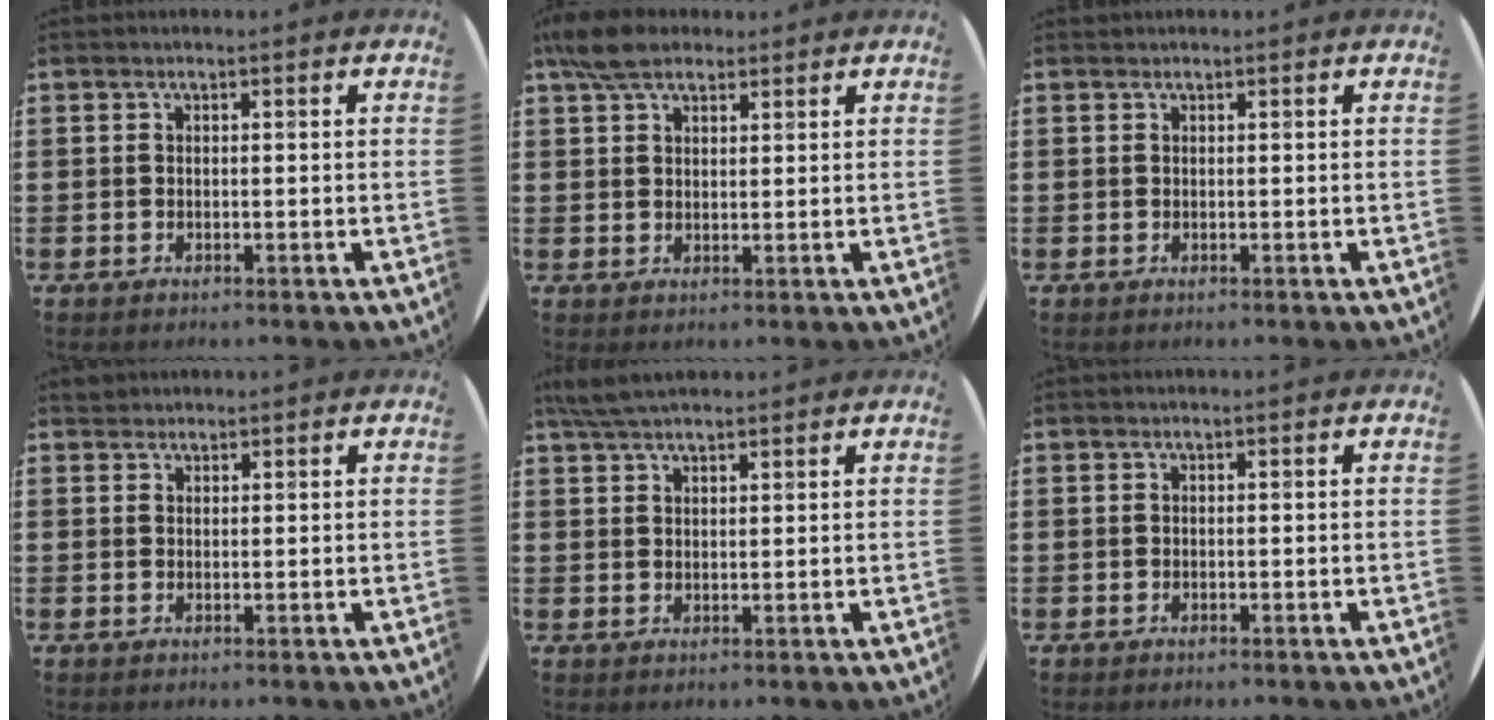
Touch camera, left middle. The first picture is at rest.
{"total": 5.4, "force": [4.3, 2.3, 2.4], "torque": [-0.049, 0.001, 0.080]}
{"total": 0.0}
{"total": 1.0, "force": [1.0, 0.3, -0.1], "torque": [0.000, 0.002, 0.020]}
{"total": 4.5, "force": [3.9, 1.1, 2.0], "torque": [-0.047, 0.001, 0.073]}
{"total": 0.0}